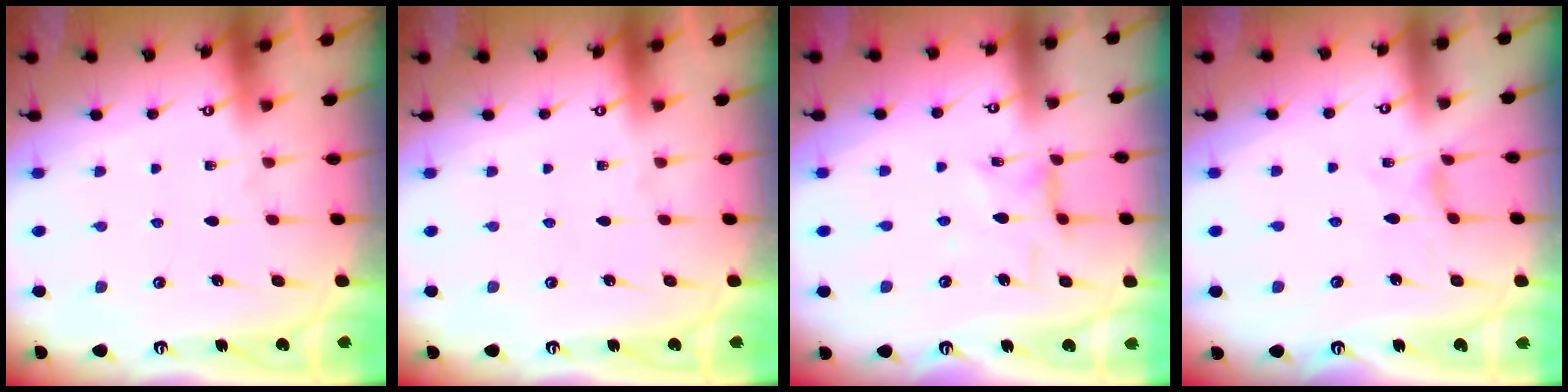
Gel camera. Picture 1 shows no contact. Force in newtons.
{"total": 0.0}
{"total": 2.1, "press": 2.1, "slide": 0.3}
{"total": 1.3, "press": 1.3, "slide": 0.2}